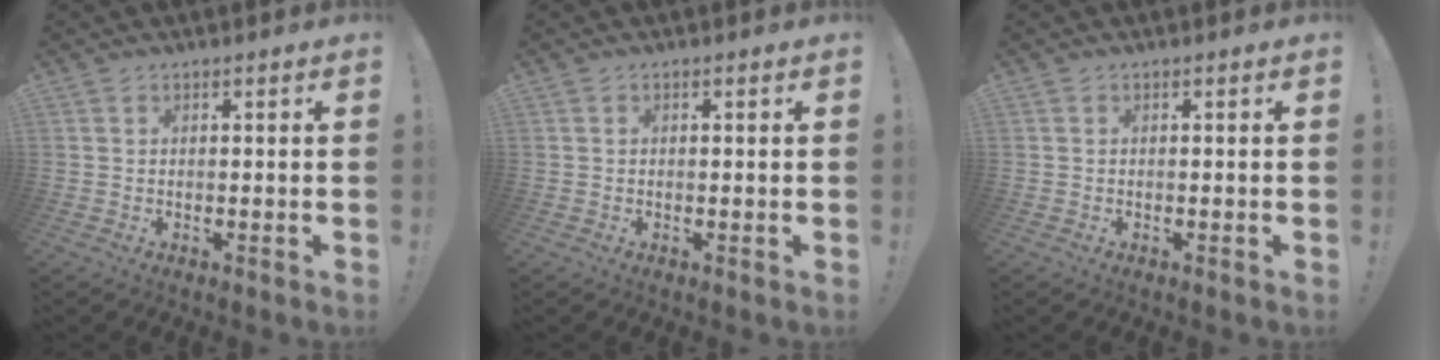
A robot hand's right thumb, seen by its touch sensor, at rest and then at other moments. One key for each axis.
{"total": 0.0}
{"total": 0.0}